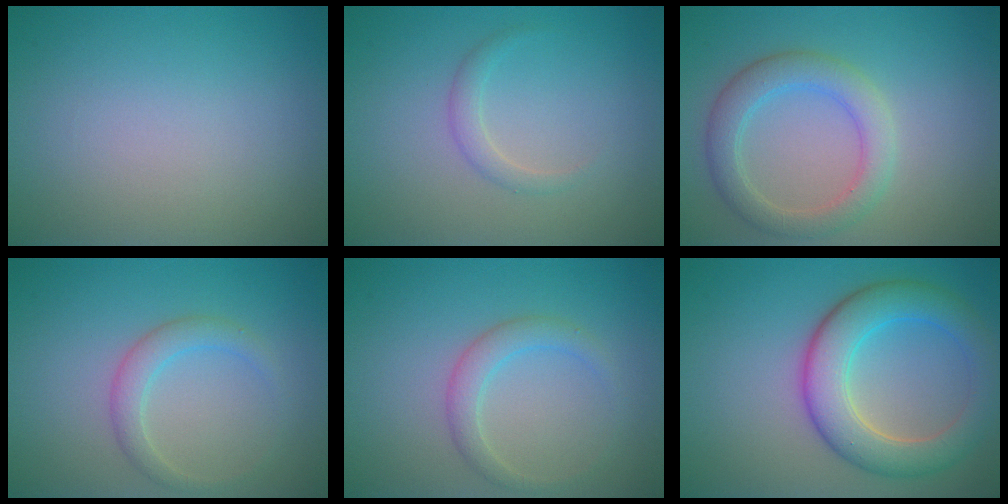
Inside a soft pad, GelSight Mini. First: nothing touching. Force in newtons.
{"total": 1.2, "press": 1.2, "slide": 0.0}
{"total": 3.8, "press": 3.8, "slide": 0.3}
{"total": 2.2, "press": 2.2, "slide": 0.1}
{"total": 2.2, "press": 2.2, "slide": 0.1}
{"total": 6.5, "press": 6.5, "slide": 0.3}